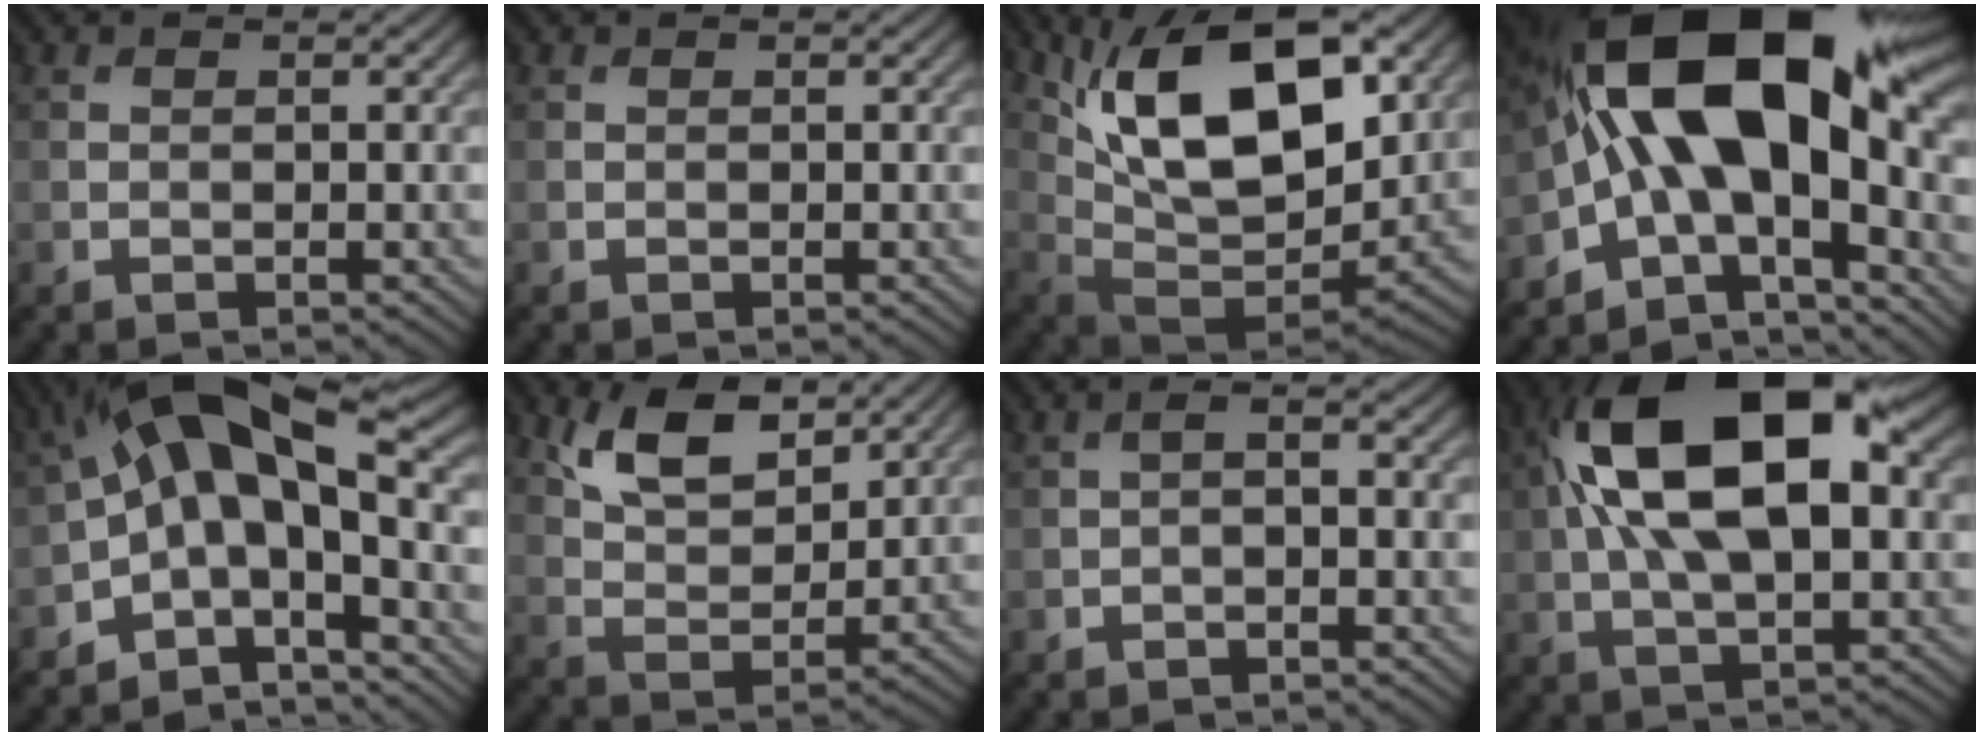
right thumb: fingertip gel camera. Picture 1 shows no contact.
{"total": 0.0}
{"total": 17.5, "force": [6.9, 8.4, 13.7], "torque": [-0.233, 0.017, 0.111]}
{"total": 19.4, "force": [0.0, 9.4, 17.0], "torque": [-0.297, 0.022, -0.014]}
{"total": 13.8, "force": [-0.8, 5.6, 12.6], "torque": [-0.218, 0.023, -0.031]}
{"total": 8.2, "force": [4.9, 3.9, 5.4], "torque": [-0.110, -0.004, 0.094]}
{"total": 1.3, "force": [-0.6, 0.4, 1.1], "torque": [-0.022, 0.000, -0.015]}
{"total": 17.1, "force": [3.5, 7.9, 14.7], "torque": [-0.267, 0.029, 0.042]}